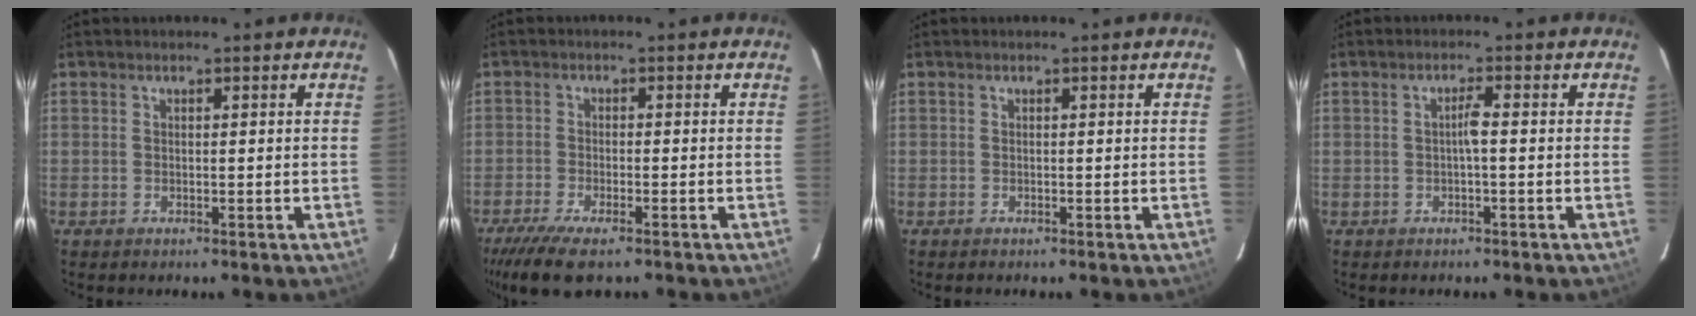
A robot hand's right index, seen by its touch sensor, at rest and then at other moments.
{"total": 9.1, "force": [-6.8, 2.1, 5.6], "torque": [-0.138, -0.036, -0.125]}
{"total": 0.0}
{"total": 1.8, "force": [-0.4, -0.1, 1.7], "torque": [-0.033, 0.005, -0.007]}